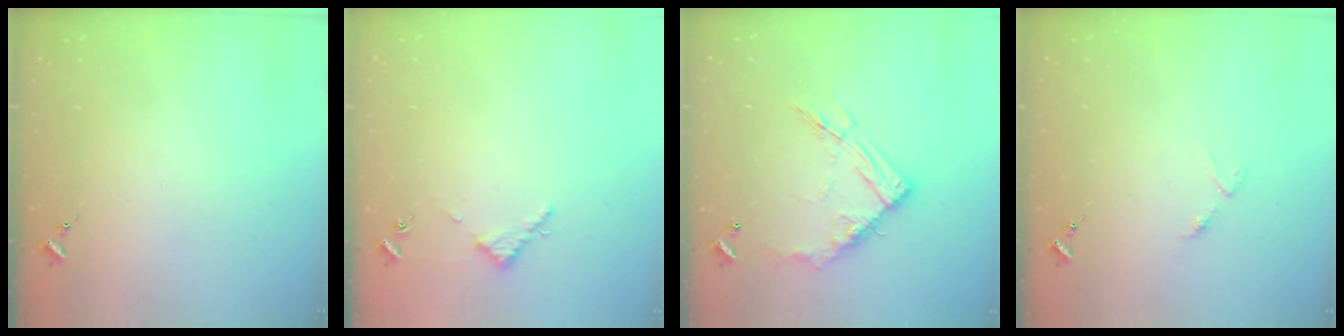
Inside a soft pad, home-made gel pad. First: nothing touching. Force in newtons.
{"total": 2.8, "press": 2.8, "slide": 0.3}
{"total": 16.0, "press": 15.9, "slide": 1.5}
{"total": 3.1, "press": 3.0, "slide": 0.5}